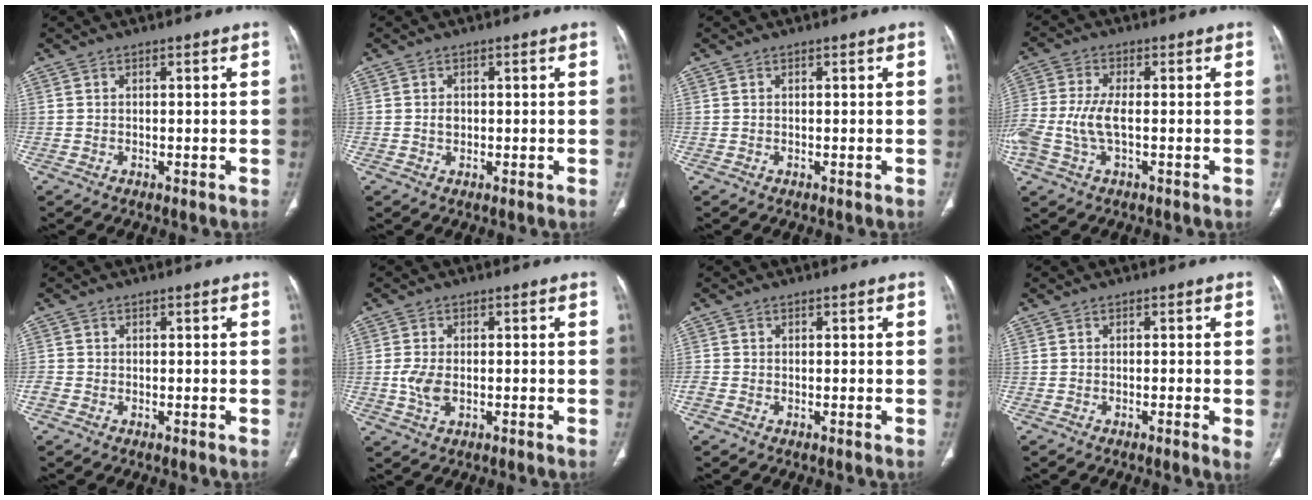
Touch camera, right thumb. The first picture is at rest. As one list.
[{"total": 1.2, "force": [0.2, 1.1, 0.4], "torque": [-0.004, 0.003, 0.004]}, {"total": 0.0}, {"total": 8.9, "force": [-1.4, 4.0, 7.8], "torque": [-0.202, 0.009, -0.028]}, {"total": 1.6, "force": [-0.7, 1.3, 0.7], "torque": [-0.016, 0.000, -0.018]}, {"total": 4.1, "force": [-0.6, 2.5, 3.1], "torque": [-0.071, 0.000, -0.013]}, {"total": 1.3, "force": [-0.5, 1.0, 0.6], "torque": [-0.017, -0.002, -0.016]}, {"total": 2.1, "force": [-0.5, 0.4, 2.0], "torque": [-0.038, -0.005, -0.009]}]